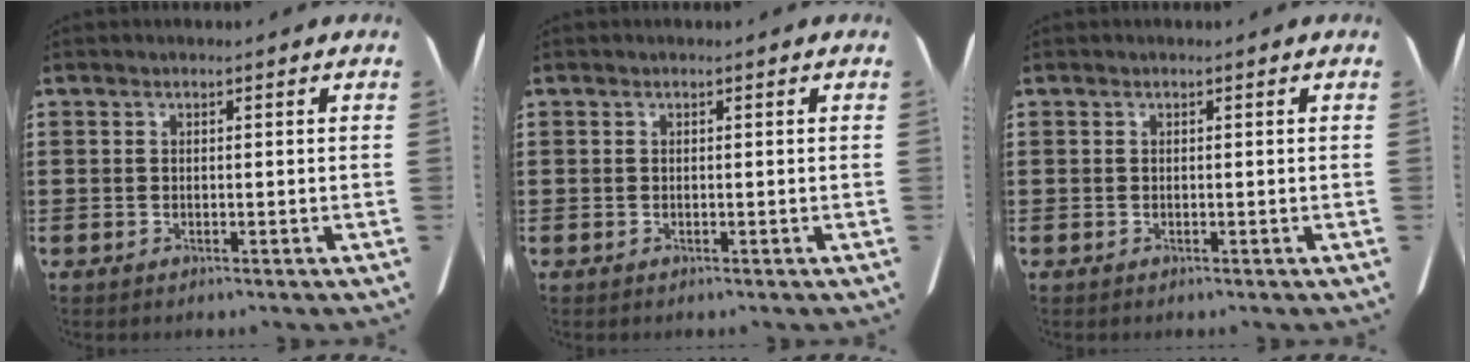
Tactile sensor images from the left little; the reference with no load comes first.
{"total": 0.0}
{"total": 0.0}